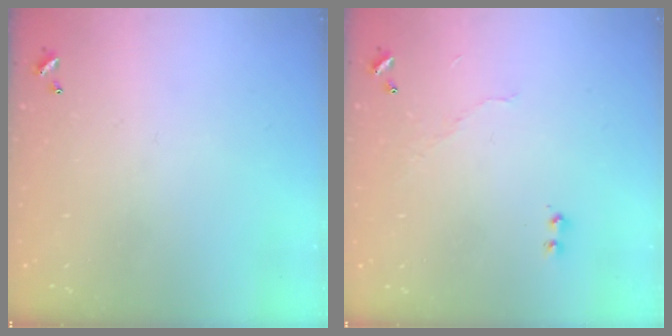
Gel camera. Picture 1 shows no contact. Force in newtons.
{"total": 5.6, "press": 5.6, "slide": 0.4}